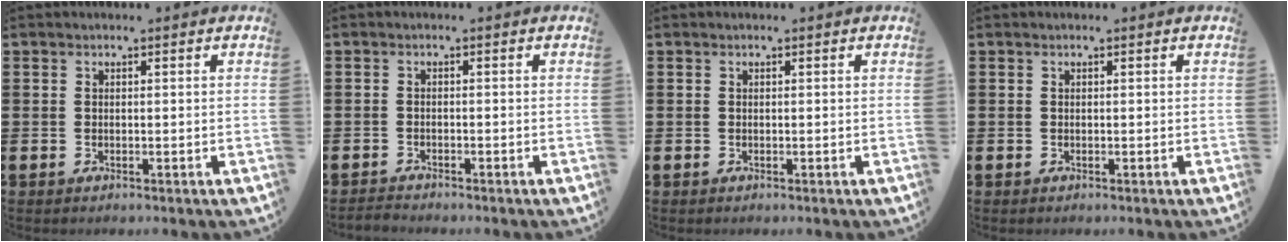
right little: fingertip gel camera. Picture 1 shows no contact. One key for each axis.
{"total": 1.0, "fx": -1.0, "fy": 0.0, "fz": -0.1, "tx": -0.001, "ty": 0.001, "tz": -0.021}
{"total": 0.0}
{"total": 0.0}